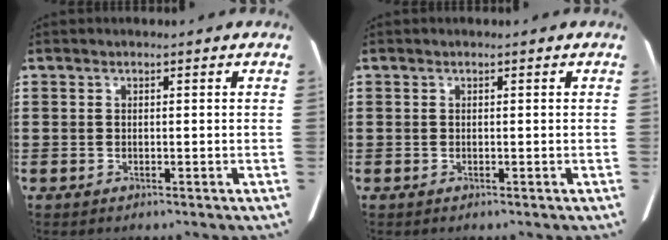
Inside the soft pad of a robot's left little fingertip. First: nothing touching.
{"total": 0.0}